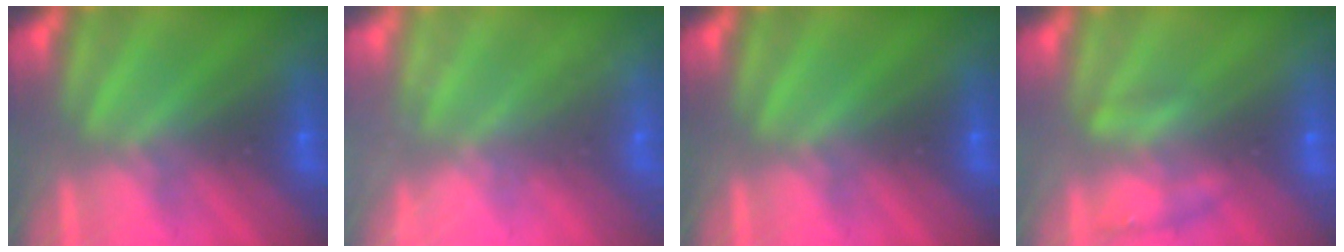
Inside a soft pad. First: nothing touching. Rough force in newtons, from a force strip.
{"total": 2.5}
{"total": 0.0}
{"total": 2.2}